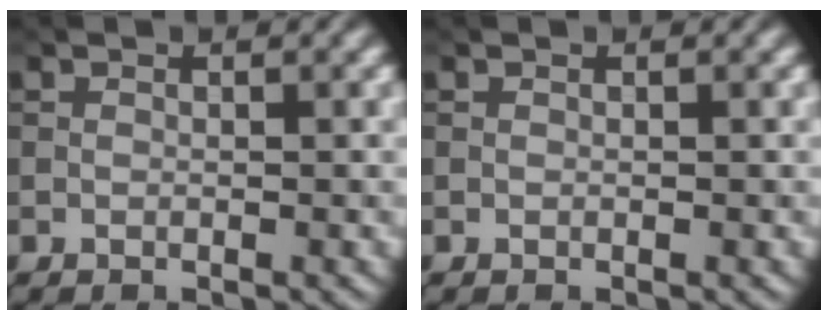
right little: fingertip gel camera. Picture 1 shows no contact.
{"total": 0.0}